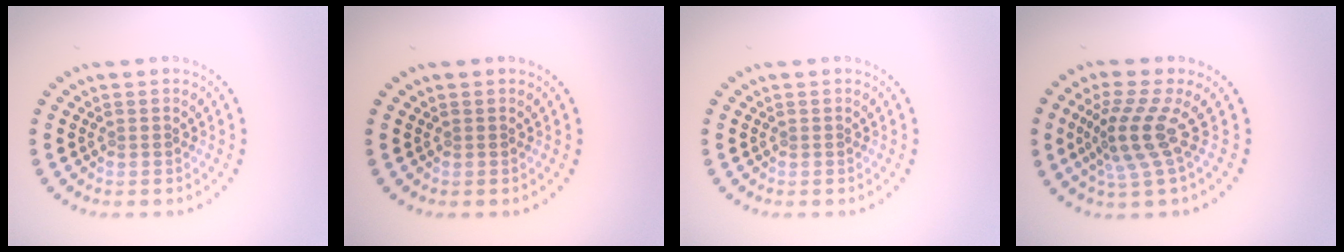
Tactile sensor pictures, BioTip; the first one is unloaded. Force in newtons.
{"total": 0.0}
{"total": 0.0}
{"total": 4.0, "press": 2.7, "slide": 2.8}